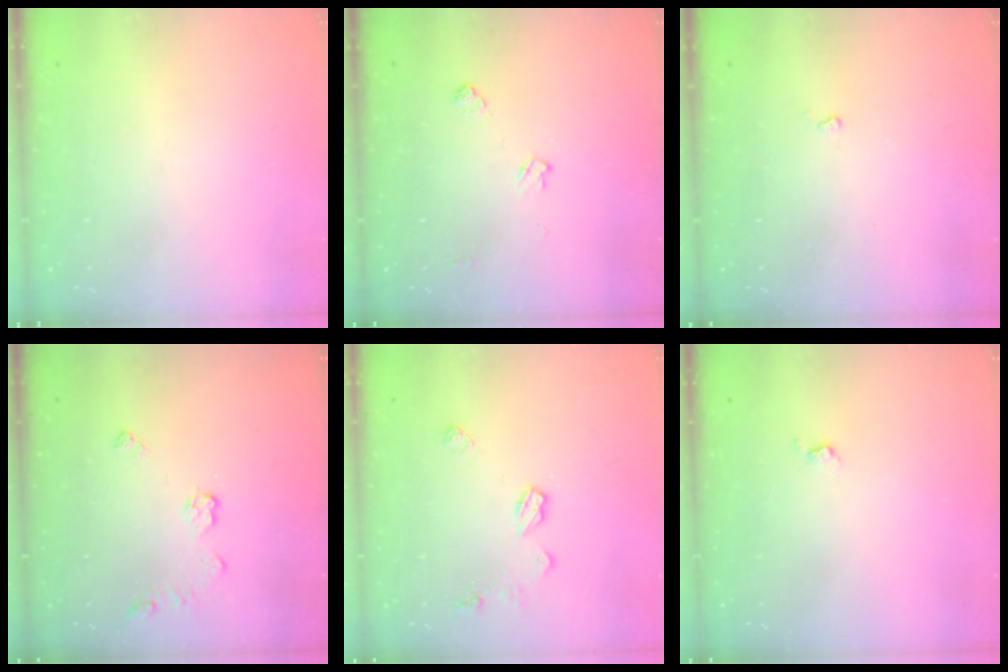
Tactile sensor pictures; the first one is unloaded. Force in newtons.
{"total": 5.2, "press": 5.1, "slide": 0.8}
{"total": 2.4, "press": 2.4, "slide": 0.4}
{"total": 4.7, "press": 4.6, "slide": 0.7}
{"total": 7.0, "press": 7.0, "slide": 0.4}
{"total": 2.7, "press": 2.6, "slide": 0.5}